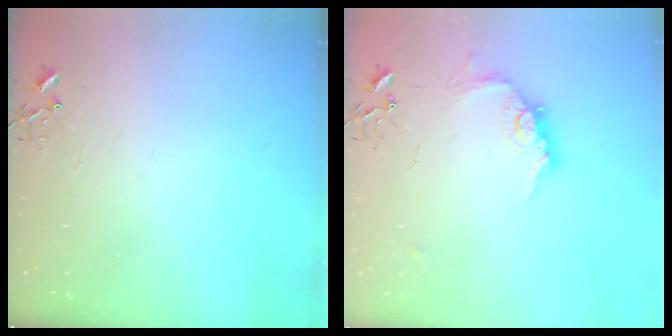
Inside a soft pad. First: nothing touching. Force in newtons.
{"total": 11.2, "press": 11.2, "slide": 0.3}